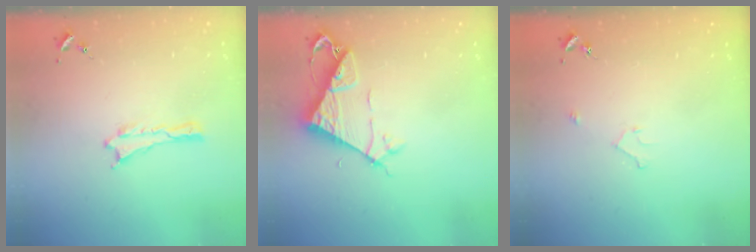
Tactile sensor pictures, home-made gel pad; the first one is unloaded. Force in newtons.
{"total": 7.0, "press": 7.0, "slide": 0.2}
{"total": 1.8, "press": 1.7, "slide": 0.2}